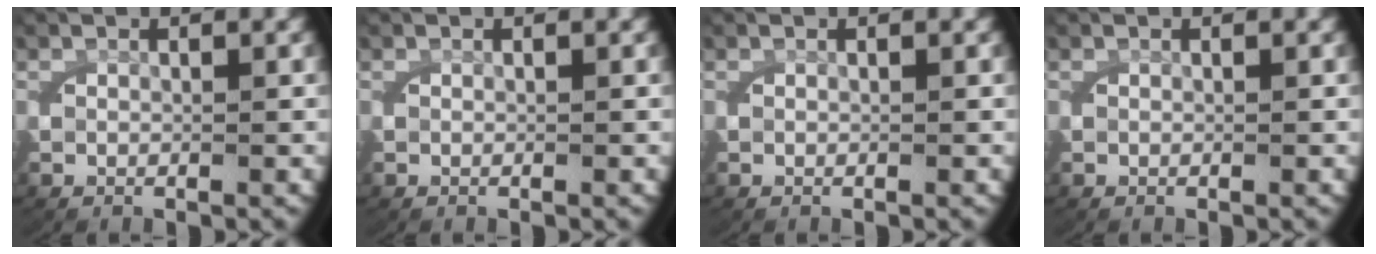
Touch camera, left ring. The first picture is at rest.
{"total": 0.0}
{"total": 0.0}
{"total": 0.0}